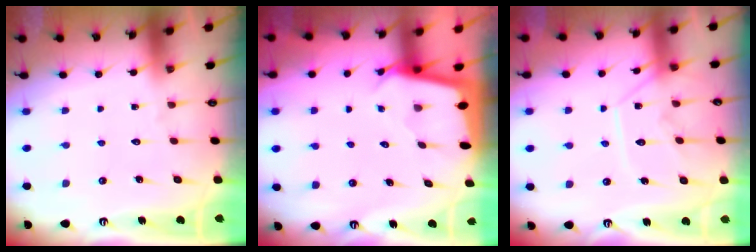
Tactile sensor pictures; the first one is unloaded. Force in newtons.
{"total": 2.4, "press": 2.4, "slide": 0.1}
{"total": 10.3, "press": 10.2, "slide": 0.5}